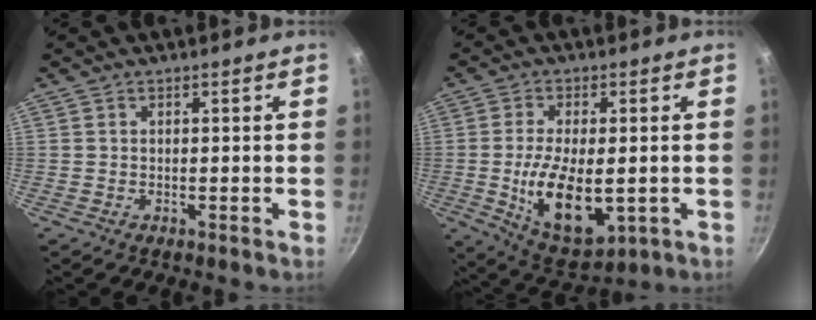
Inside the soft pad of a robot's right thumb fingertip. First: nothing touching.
{"total": 14.0, "force": [-2.0, 6.9, 12.0], "torque": [-0.206, -0.008, -0.019]}